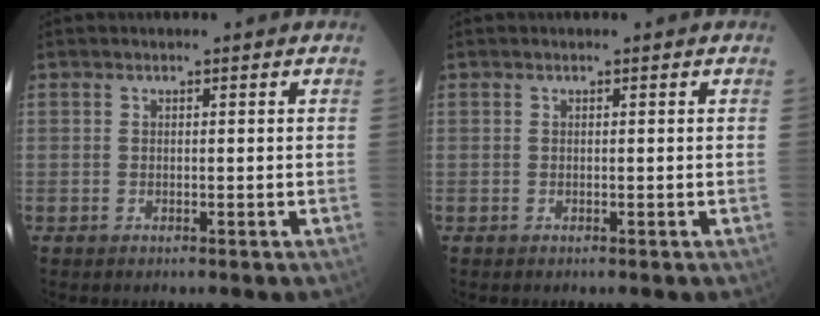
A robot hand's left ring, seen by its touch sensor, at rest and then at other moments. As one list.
[{"total": 0.0}]